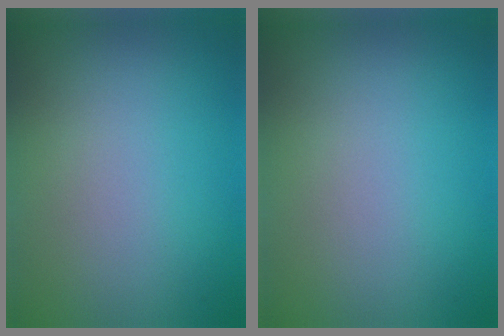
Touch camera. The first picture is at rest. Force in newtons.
{"total": 0.0}